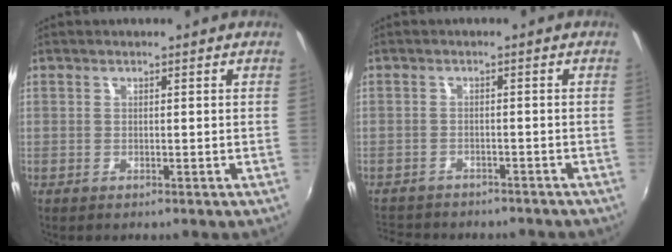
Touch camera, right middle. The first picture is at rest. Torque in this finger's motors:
{"motor_torque": [1.00, -1.14, 0.16, 0.07]}